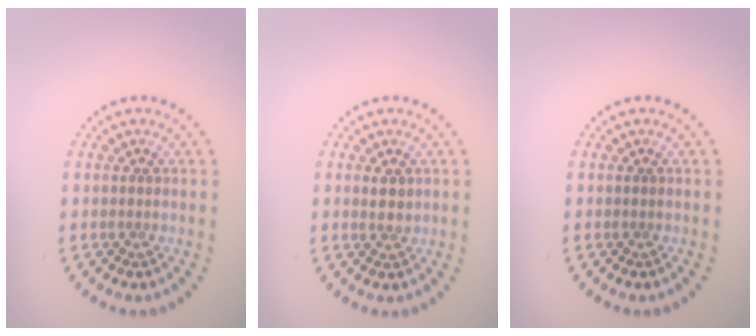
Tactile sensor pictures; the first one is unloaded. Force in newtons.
{"total": 1.2, "press": 1.1, "slide": 0.4}
{"total": 0.0}